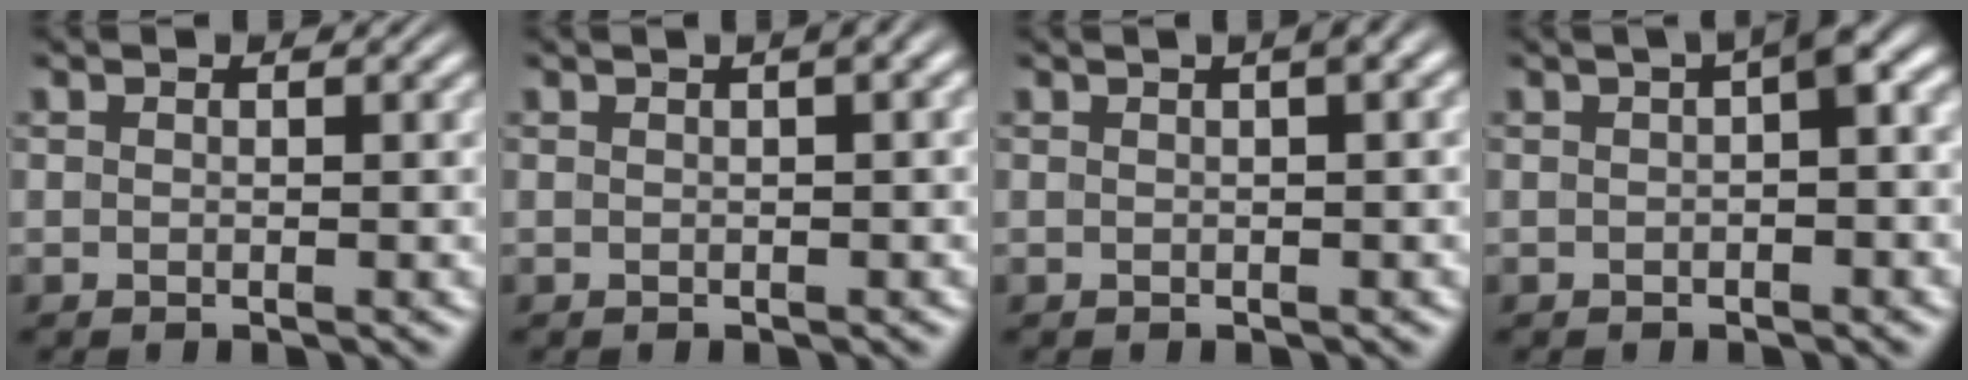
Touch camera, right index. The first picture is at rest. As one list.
[{"total": 1.7, "force": [0.7, 0.2, 1.5], "torque": [-0.006, 0.017, 0.006]}, {"total": 2.0, "force": [0.8, 0.2, 1.8], "torque": [-0.011, 0.016, 0.009]}, {"total": 2.7, "force": [0.5, 0.7, 2.6], "torque": [-0.028, 0.015, 0.002]}]